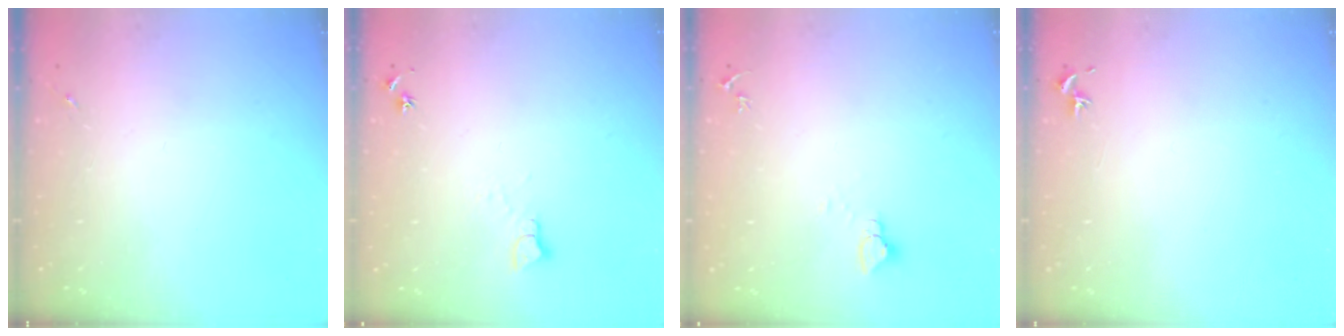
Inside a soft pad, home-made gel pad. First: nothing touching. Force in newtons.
{"total": 5.4, "press": 5.3, "slide": 0.7}
{"total": 2.7, "press": 2.7, "slide": 0.2}
{"total": 0.8, "press": 0.7, "slide": 0.3}